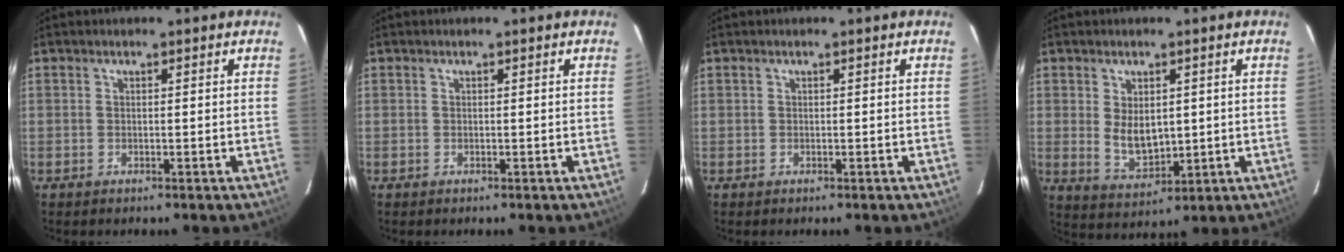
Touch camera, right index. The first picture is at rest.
{"total": 0.0}
{"total": 0.0}
{"total": 6.6, "force": [1.0, 4.1, 5.0], "torque": [-0.089, -0.007, 0.033]}